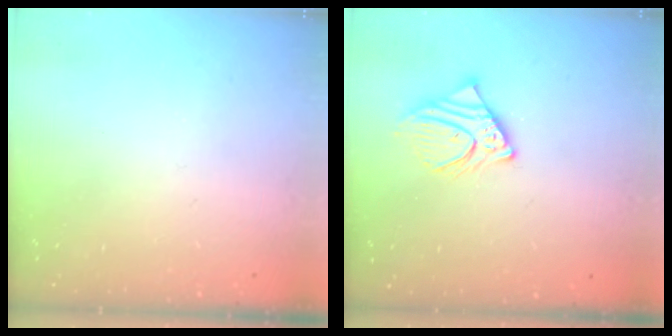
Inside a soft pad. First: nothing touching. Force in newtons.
{"total": 7.8, "press": 7.8, "slide": 0.5}